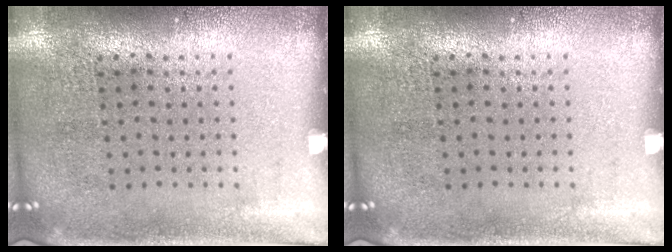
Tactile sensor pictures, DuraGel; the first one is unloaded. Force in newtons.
{"total": 0.0}